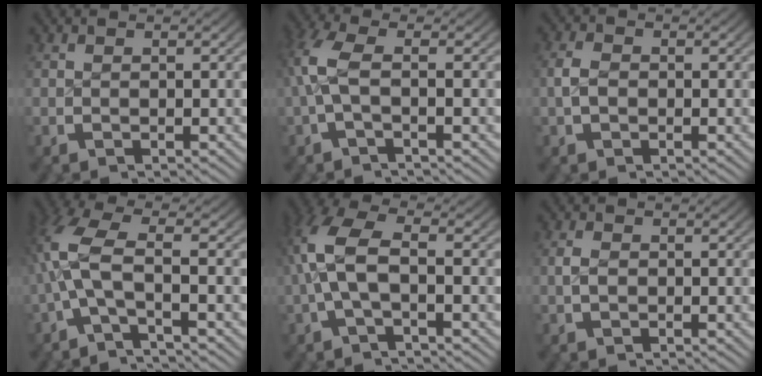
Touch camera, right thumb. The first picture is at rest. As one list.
[{"total": 4.0, "force": [-0.1, 1.8, 3.5], "torque": [-0.100, -0.005, 0.003]}, {"total": 2.0, "force": [-0.3, 1.6, 1.3], "torque": [-0.035, -0.005, -0.005]}, {"total": 6.1, "force": [-0.6, 2.8, 5.3], "torque": [-0.138, -0.012, -0.006]}, {"total": 6.4, "force": [0.2, 3.4, 5.5], "torque": [-0.135, -0.005, 0.006]}, {"total": 1.4, "force": [-0.2, 1.1, 0.9], "torque": [-0.026, -0.006, -0.001]}]